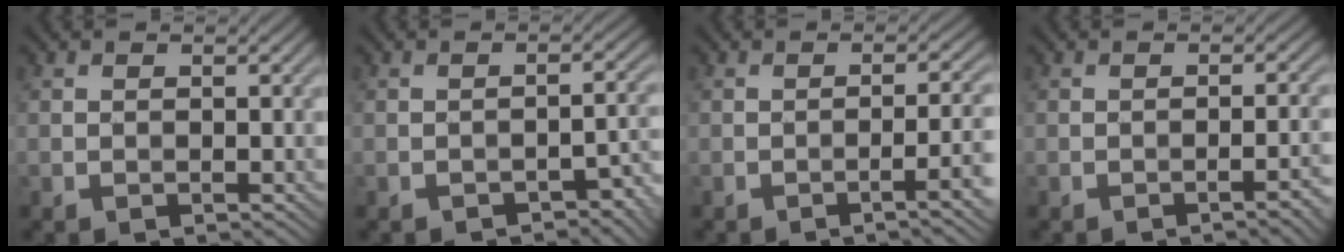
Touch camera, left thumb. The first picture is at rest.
{"total": 2.9, "force": [-2.2, 0.8, 1.7], "torque": [-0.019, 0.012, -0.030]}
{"total": 5.3, "force": [-2.0, 1.0, 4.8], "torque": [-0.060, 0.011, -0.036]}
{"total": 3.4, "force": [-1.7, 0.6, 2.9], "torque": [-0.033, 0.015, -0.028]}